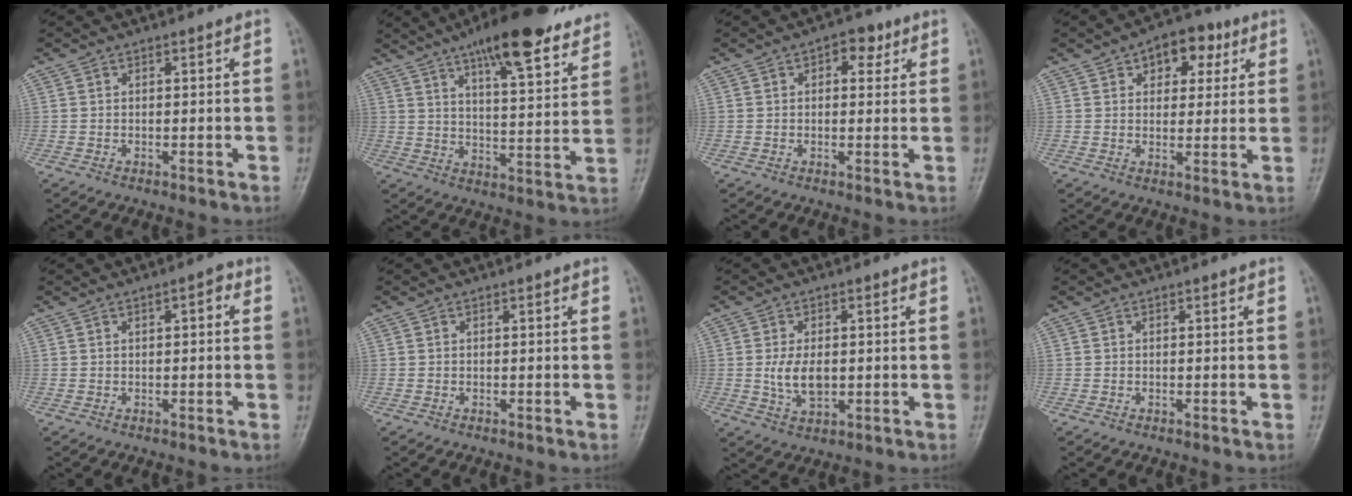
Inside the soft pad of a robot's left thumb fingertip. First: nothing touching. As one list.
[{"total": 20.2, "force": [14.3, 5.2, 13.3], "torque": [-0.168, -0.052, 0.212]}, {"total": 4.4, "force": [2.0, 2.7, 2.9], "torque": [-0.014, 0.000, 0.020]}, {"total": 8.8, "force": [4.1, 5.5, 5.5], "torque": [-0.033, -0.006, 0.051]}, {"total": 2.0, "force": [0.5, 0.8, 1.7], "torque": [-0.021, 0.004, 0.003]}, {"total": 0.0}, {"total": 6.0, "force": [0.0, 3.5, 4.9], "torque": [-0.091, -0.006, 0.006]}, {"total": 0.0}]